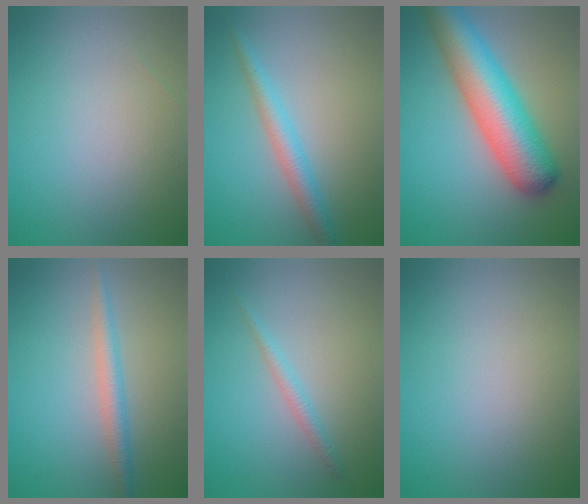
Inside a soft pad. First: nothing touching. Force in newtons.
{"total": 2.7, "press": 2.7, "slide": 0.1}
{"total": 10.1, "press": 10.1, "slide": 0.3}
{"total": 2.3, "press": 2.3, "slide": 0.1}
{"total": 1.4, "press": 1.4, "slide": 0.0}
{"total": 0.0}